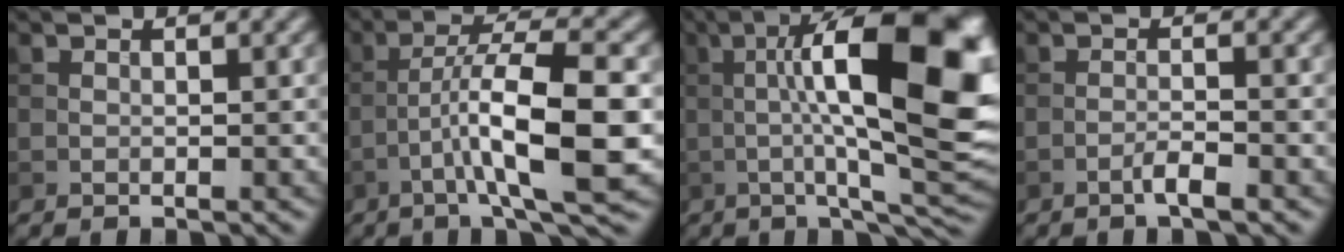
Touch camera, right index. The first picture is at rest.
{"total": 9.0, "force": [-2.5, 1.6, 8.5], "torque": [-0.136, 0.016, -0.045]}
{"total": 17.7, "force": [1.6, 4.7, 17.0], "torque": [-0.235, 0.016, 0.028]}
{"total": 2.0, "force": [-1.1, 0.2, 1.6], "torque": [-0.025, 0.007, -0.026]}